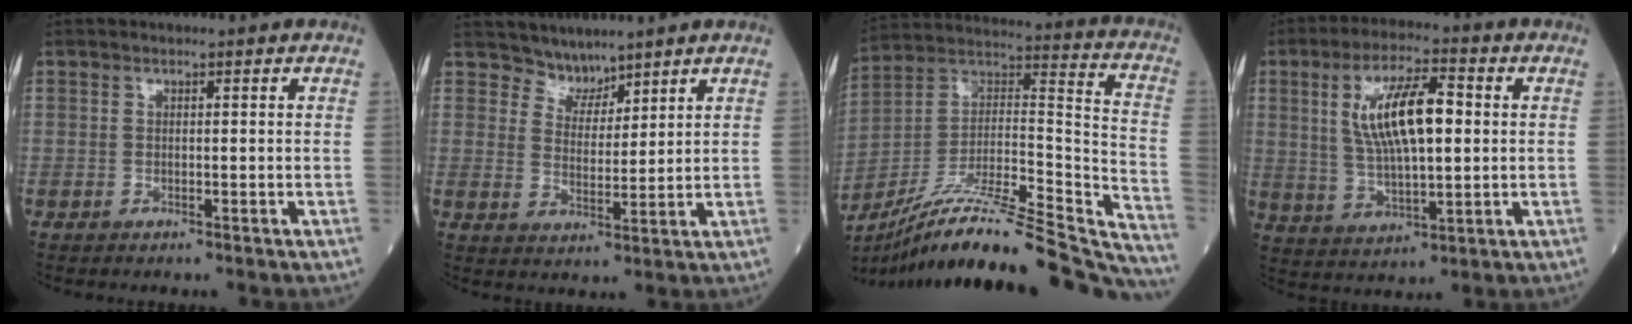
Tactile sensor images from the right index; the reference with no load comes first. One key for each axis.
{"total": 3.7, "fx": 3.5, "fy": 1.1, "fz": -0.5, "tx": 0.008, "ty": 0.003, "tz": 0.069}
{"total": 32.5, "fx": -29.0, "fy": 2.1, "fz": 14.7, "tx": -0.183, "ty": -0.013, "tz": -0.436}
{"total": 11.9, "fx": 2.3, "fy": 3.4, "fz": 11.2, "tx": -0.219, "ty": 0.012, "tz": 0.047}